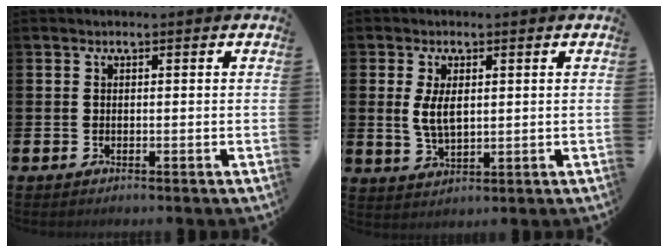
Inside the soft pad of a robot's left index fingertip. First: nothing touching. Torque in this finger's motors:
{"motor_torque": [1.14, -0.13, 0.59, 0.20]}